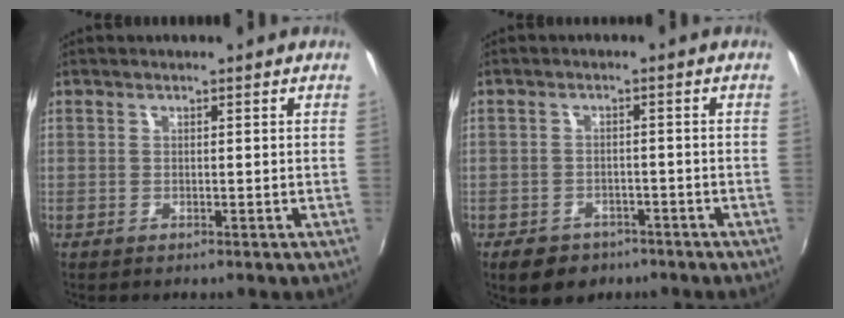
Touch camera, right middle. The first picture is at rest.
{"total": 6.4, "force": [-4.3, 4.1, 2.3], "torque": [-0.058, -0.003, -0.058]}